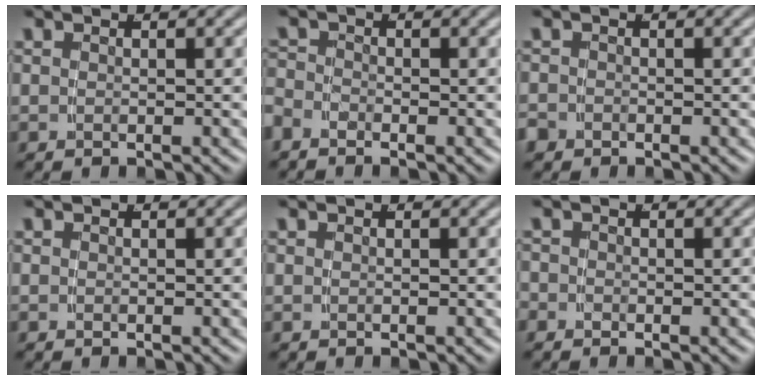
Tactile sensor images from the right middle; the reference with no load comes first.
{"total": 1.5, "force": [-1.2, 0.7, 0.3], "torque": [-0.011, -0.012, -0.022]}
{"total": 1.4, "force": [-1.2, 0.6, 0.0], "torque": [-0.001, -0.012, -0.017]}
{"total": 0.0}
{"total": 0.0}
{"total": 1.0, "force": [-0.7, 0.6, -0.1], "torque": [-0.002, -0.006, -0.014]}